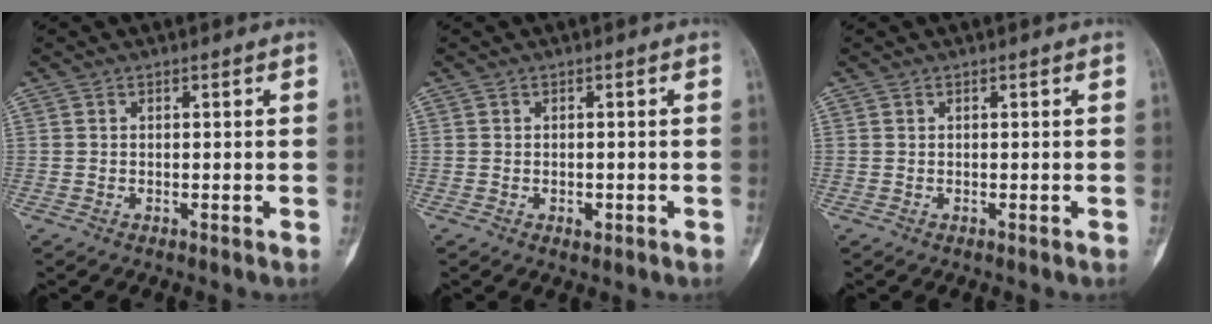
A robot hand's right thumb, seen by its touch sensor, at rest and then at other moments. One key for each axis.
{"total": 1.4, "fx": -0.6, "fy": 0.8, "fz": 1.0, "tx": -0.010, "ty": 0.000, "tz": -0.007}
{"total": 0.0}